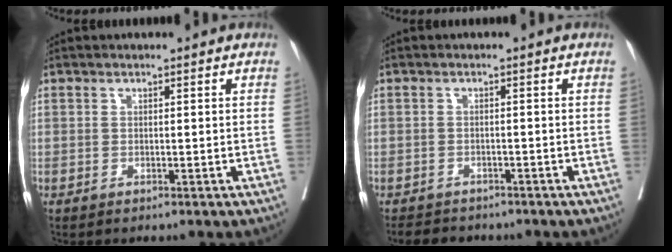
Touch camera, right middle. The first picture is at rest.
{"total": 5.2, "force": [-4.7, 1.9, 1.4], "torque": [-0.027, -0.006, -0.064]}